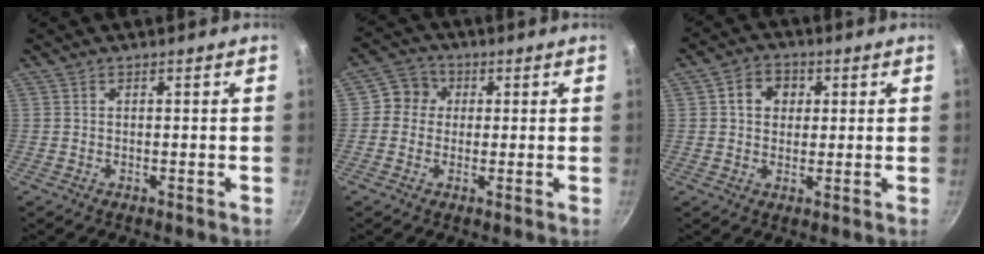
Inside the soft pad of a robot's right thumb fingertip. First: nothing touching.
{"total": 5.1, "force": [0.6, 4.9, 1.5], "torque": [0.007, 0.010, -0.006]}
{"total": 5.9, "force": [1.5, 4.9, 2.9], "torque": [-0.023, 0.005, 0.016]}